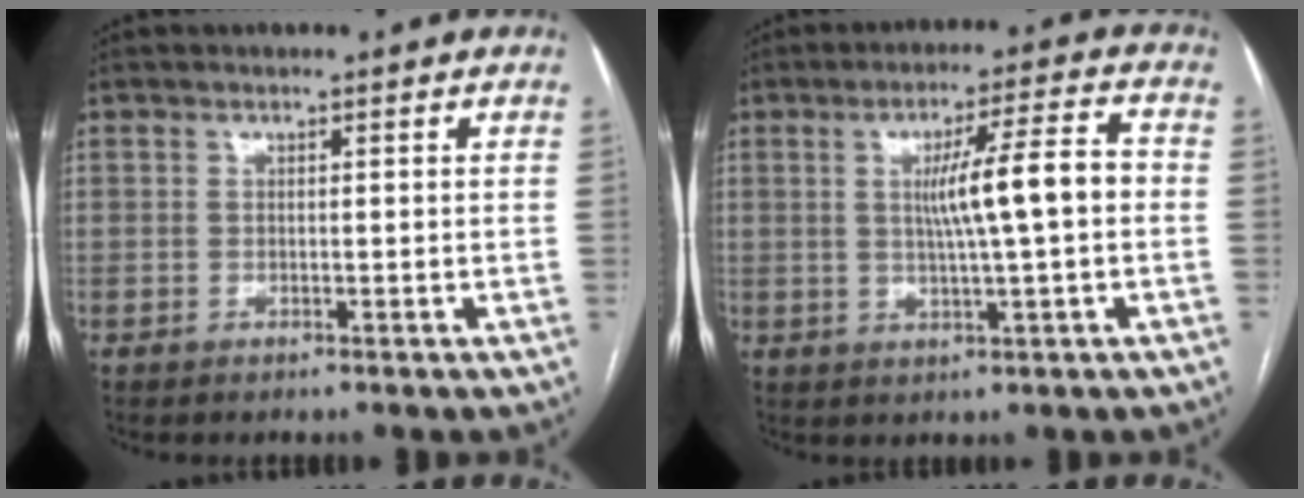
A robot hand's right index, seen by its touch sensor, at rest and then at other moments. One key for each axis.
{"total": 9.2, "fx": 0.3, "fy": 0.1, "fz": 9.1, "tx": -0.148, "ty": 0.010, "tz": 0.005}